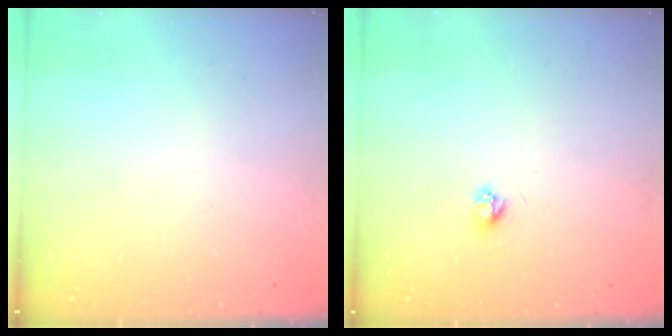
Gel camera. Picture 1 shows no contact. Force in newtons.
{"total": 3.2, "press": 3.2, "slide": 0.4}